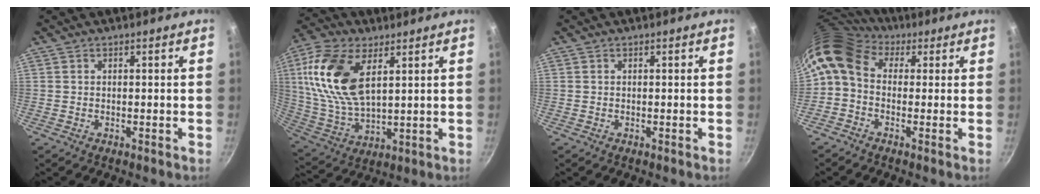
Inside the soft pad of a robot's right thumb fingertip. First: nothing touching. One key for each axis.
{"total": 17.6, "fx": 5.8, "fy": 9.5, "fz": 13.6, "tx": -0.261, "ty": -0.013, "tz": 0.120}
{"total": 0.0}
{"total": 9.8, "fx": 2.2, "fy": 7.3, "fz": 6.2, "tx": -0.113, "ty": 0.026, "tz": 0.018}